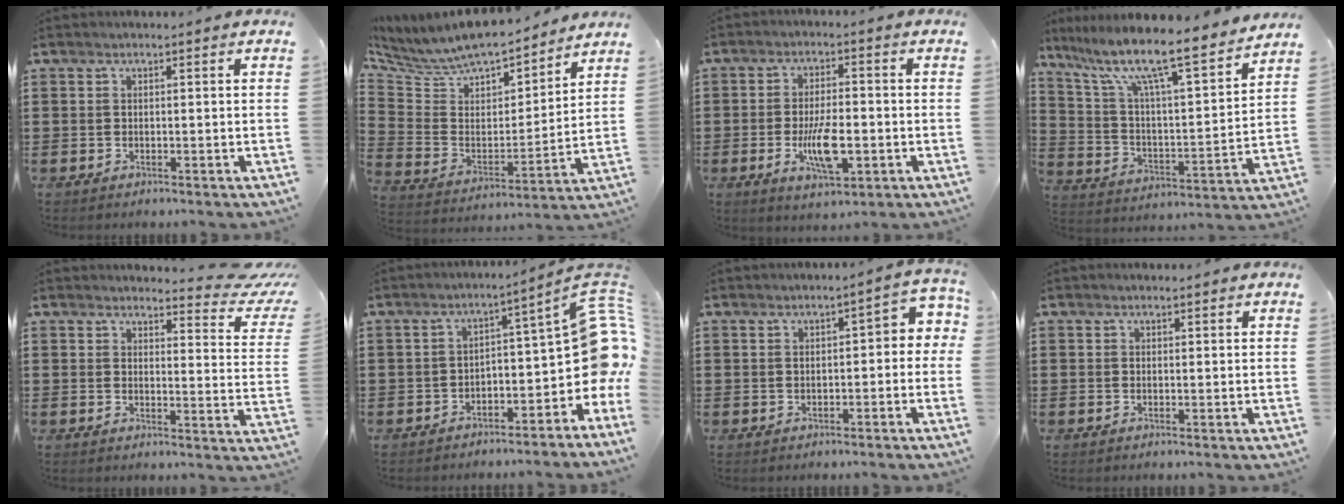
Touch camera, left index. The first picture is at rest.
{"total": 8.2, "force": [7.7, 1.9, 2.0], "torque": [-0.081, -0.060, 0.130]}
{"total": 8.3, "force": [-2.1, 3.1, 7.4], "torque": [-0.147, -0.008, -0.037]}
{"total": 10.5, "force": [8.1, 1.1, 6.7], "torque": [-0.151, -0.061, 0.126]}
{"total": 4.3, "force": [3.9, 0.6, 1.7], "torque": [-0.028, -0.028, 0.062]}
{"total": 8.3, "force": [-2.2, 3.5, 7.2], "torque": [-0.096, 0.000, -0.044]}
{"total": 2.8, "force": [0.1, 1.1, 2.5], "torque": [-0.034, -0.002, -0.007]}
{"total": 0.6, "force": [0.5, 0.2, -0.1], "torque": [0.000, 0.001, 0.011]}